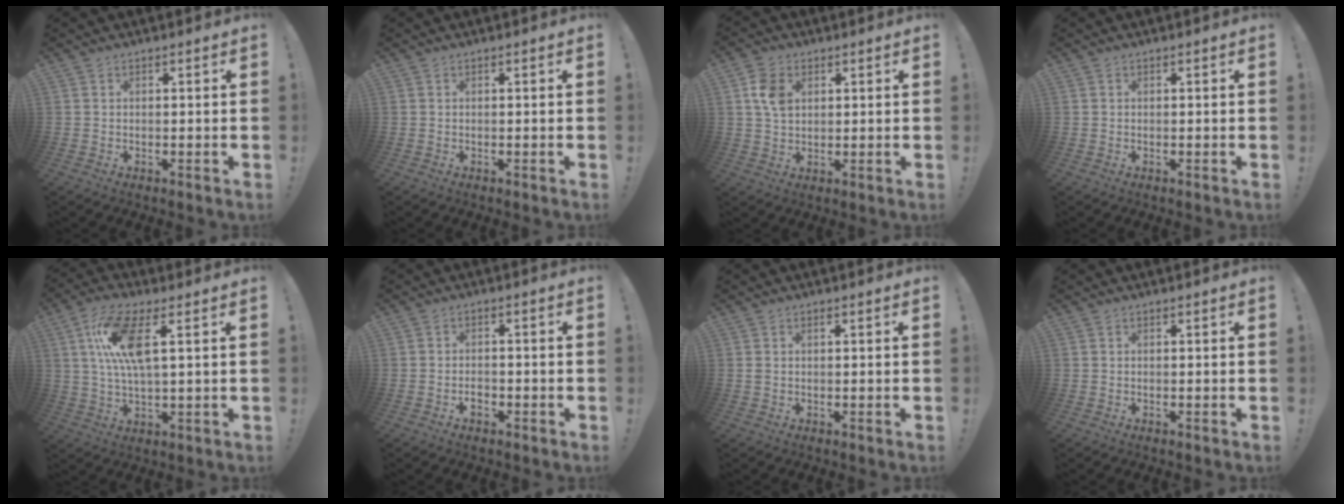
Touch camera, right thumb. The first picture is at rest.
{"total": 0.0}
{"total": 7.6, "force": [2.3, 5.3, 4.9], "torque": [-0.085, 0.003, 0.044]}
{"total": 0.0}
{"total": 13.4, "force": [4.1, 4.4, 12.0], "torque": [-0.233, 0.002, 0.071]}
{"total": 2.5, "force": [-1.6, 1.4, 1.3], "torque": [-0.017, 0.003, -0.029]}
{"total": 0.8, "force": [0.4, 0.3, 0.6], "torque": [-0.012, 0.001, 0.007]}
{"total": 0.0}